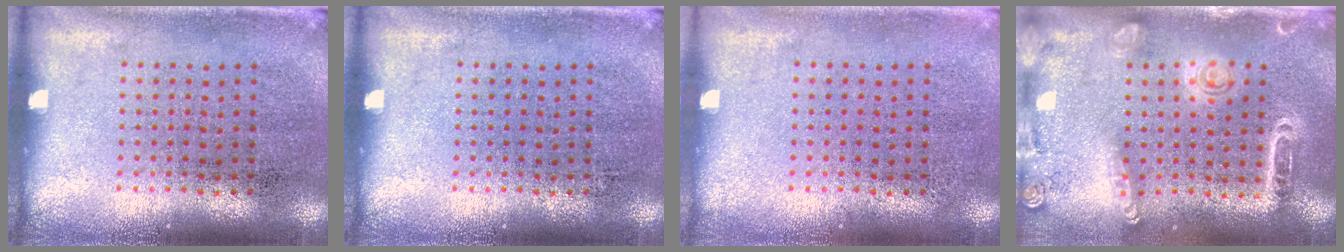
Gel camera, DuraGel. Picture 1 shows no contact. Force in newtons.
{"total": 0.0}
{"total": 0.0}
{"total": 1.6, "press": 1.5, "slide": 0.4}